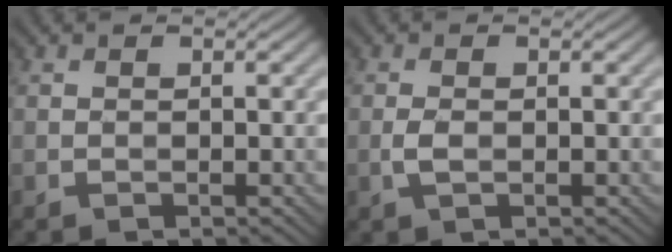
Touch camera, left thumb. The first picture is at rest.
{"total": 1.7, "force": [-0.4, 0.8, 1.4], "torque": [-0.034, 0.001, -0.009]}